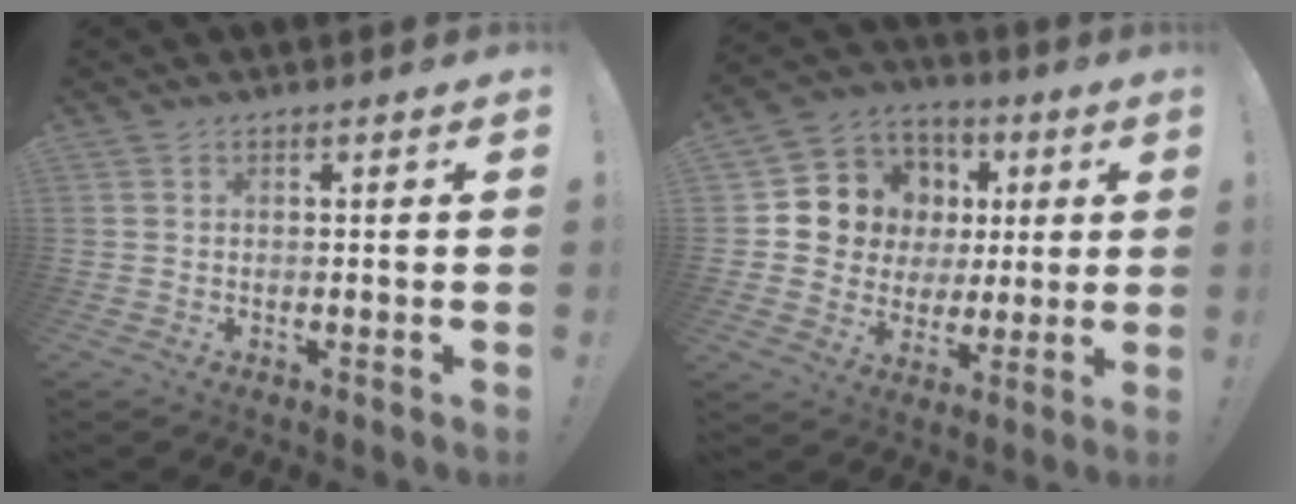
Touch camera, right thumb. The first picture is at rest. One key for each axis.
{"total": 11.1, "fx": 1.9, "fy": 10.7, "fz": 2.5, "tx": -0.036, "ty": -0.011, "tz": 0.061}